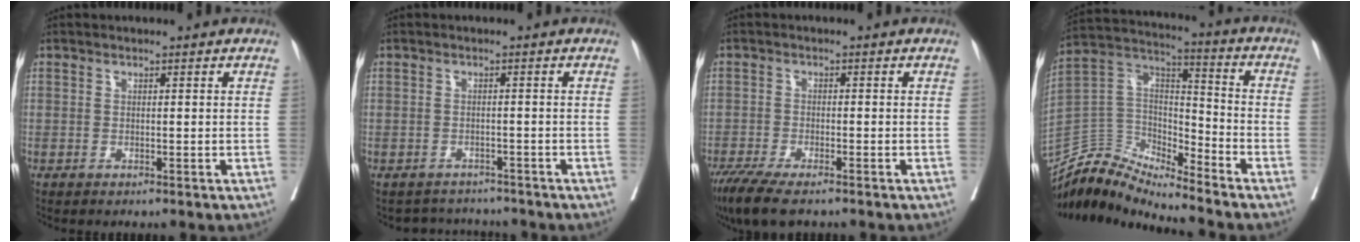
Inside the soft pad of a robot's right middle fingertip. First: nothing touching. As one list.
[{"total": 4.0, "force": [-3.8, 1.1, -0.9], "torque": [0.011, 0.010, -0.053]}, {"total": 8.1, "force": [-6.2, 1.7, 5.0], "torque": [-0.088, -0.020, -0.103]}, {"total": 11.6, "force": [-11.5, 1.0, 0.4], "torque": [-0.005, 0.074, -0.225]}]